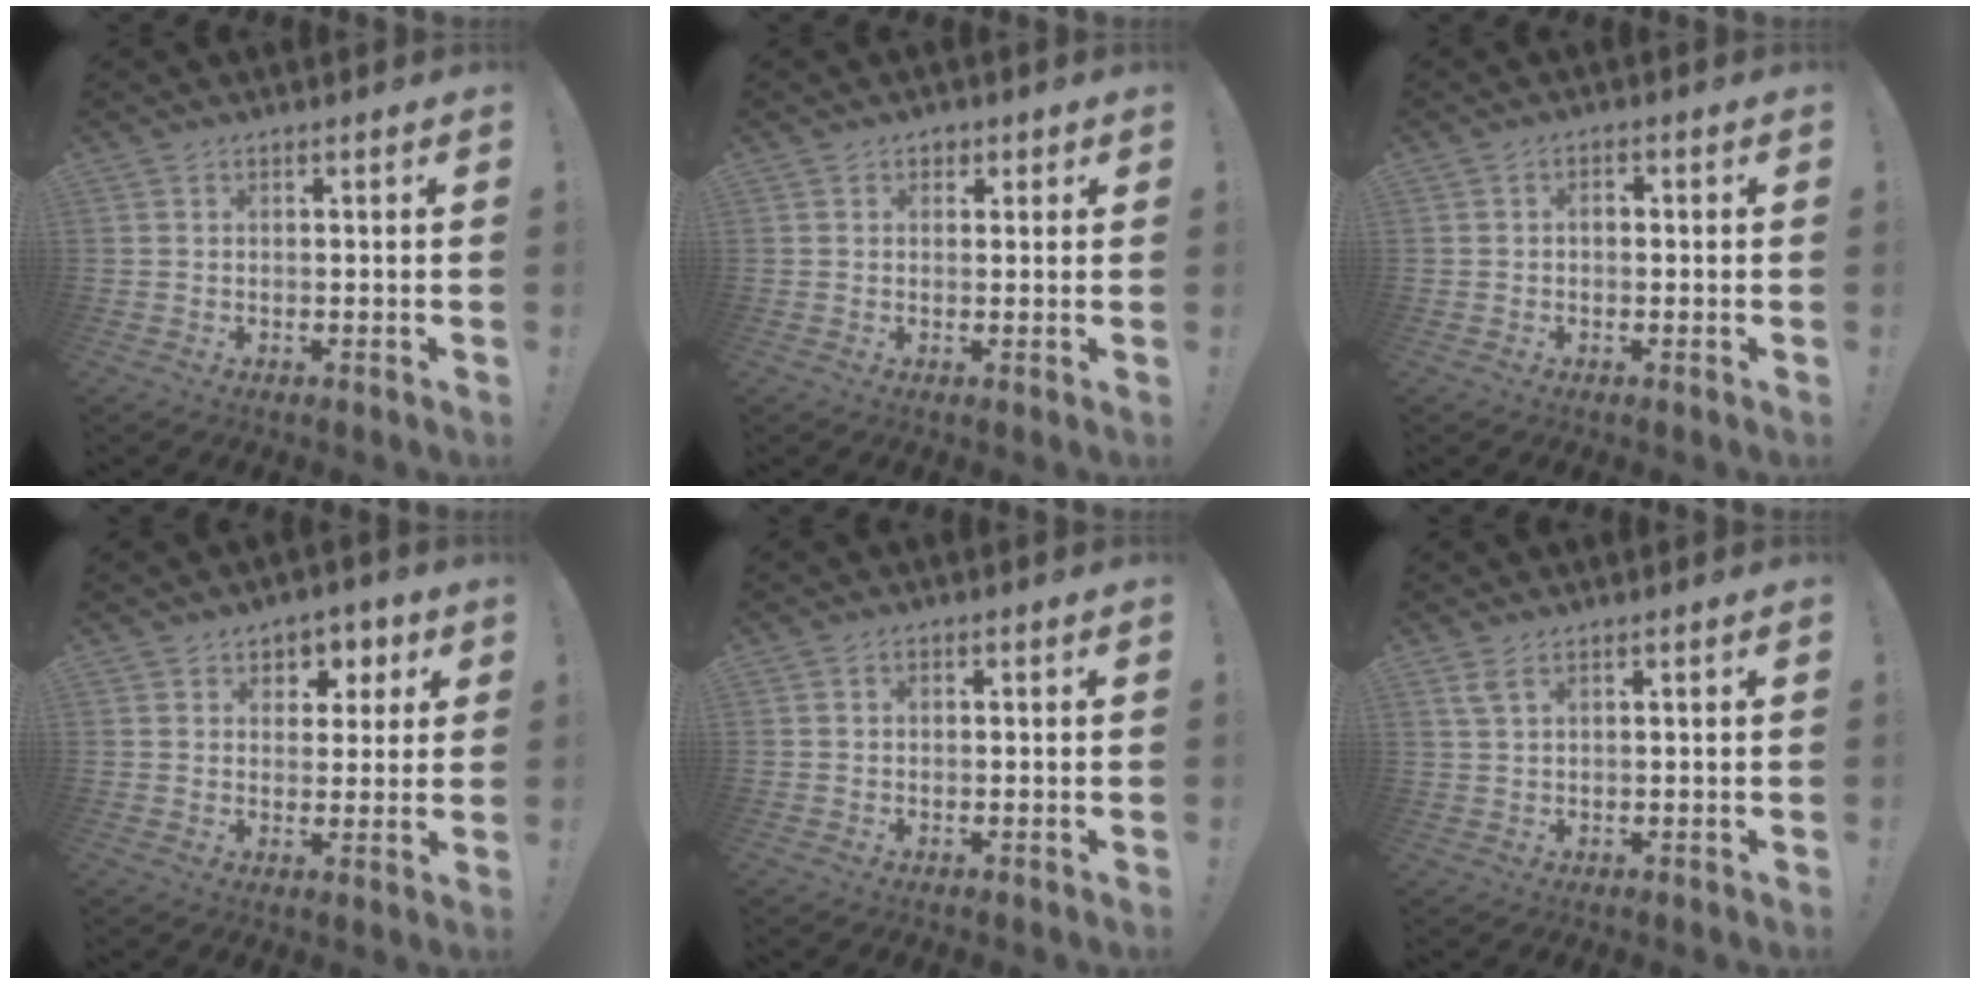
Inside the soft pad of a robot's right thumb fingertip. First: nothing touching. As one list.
[{"total": 2.3, "force": [0.9, 1.9, 0.8], "torque": [0.001, -0.004, 0.012]}, {"total": 1.7, "force": [-0.5, 0.9, 1.3], "torque": [-0.026, 0.007, -0.011]}, {"total": 5.6, "force": [2.2, 5.0, 1.2], "torque": [0.002, -0.020, 0.040]}, {"total": 0.9, "force": [0.0, 0.8, 0.4], "torque": [-0.012, 0.006, 0.002]}, {"total": 3.1, "force": [1.7, 1.2, 2.3], "torque": [-0.054, 0.003, 0.034]}]